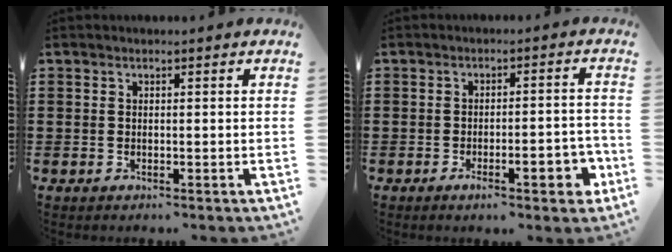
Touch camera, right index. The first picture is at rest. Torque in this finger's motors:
{"motor_torque": [1.45, -0.64, 0.58, 0.11]}